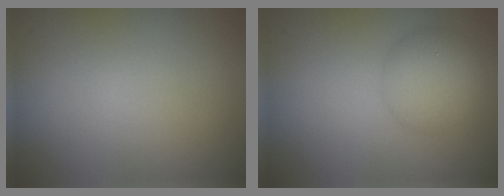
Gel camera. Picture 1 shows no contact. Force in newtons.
{"total": 4.2, "press": 4.2, "slide": 0.1}